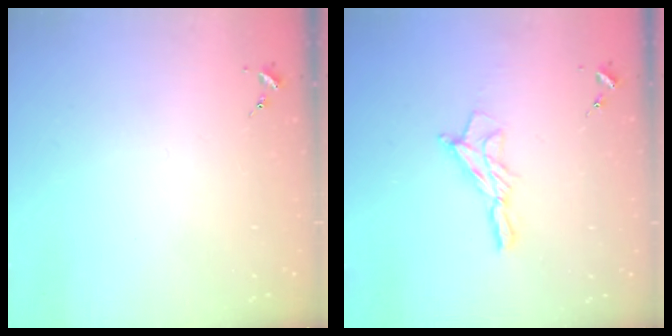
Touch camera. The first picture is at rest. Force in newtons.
{"total": 8.7, "press": 8.7, "slide": 0.5}